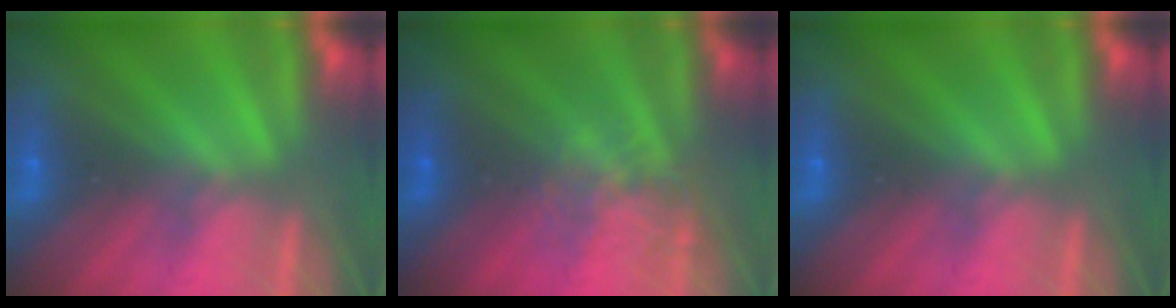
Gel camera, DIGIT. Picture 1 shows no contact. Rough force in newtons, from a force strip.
{"total": 4.4}
{"total": 0.0}